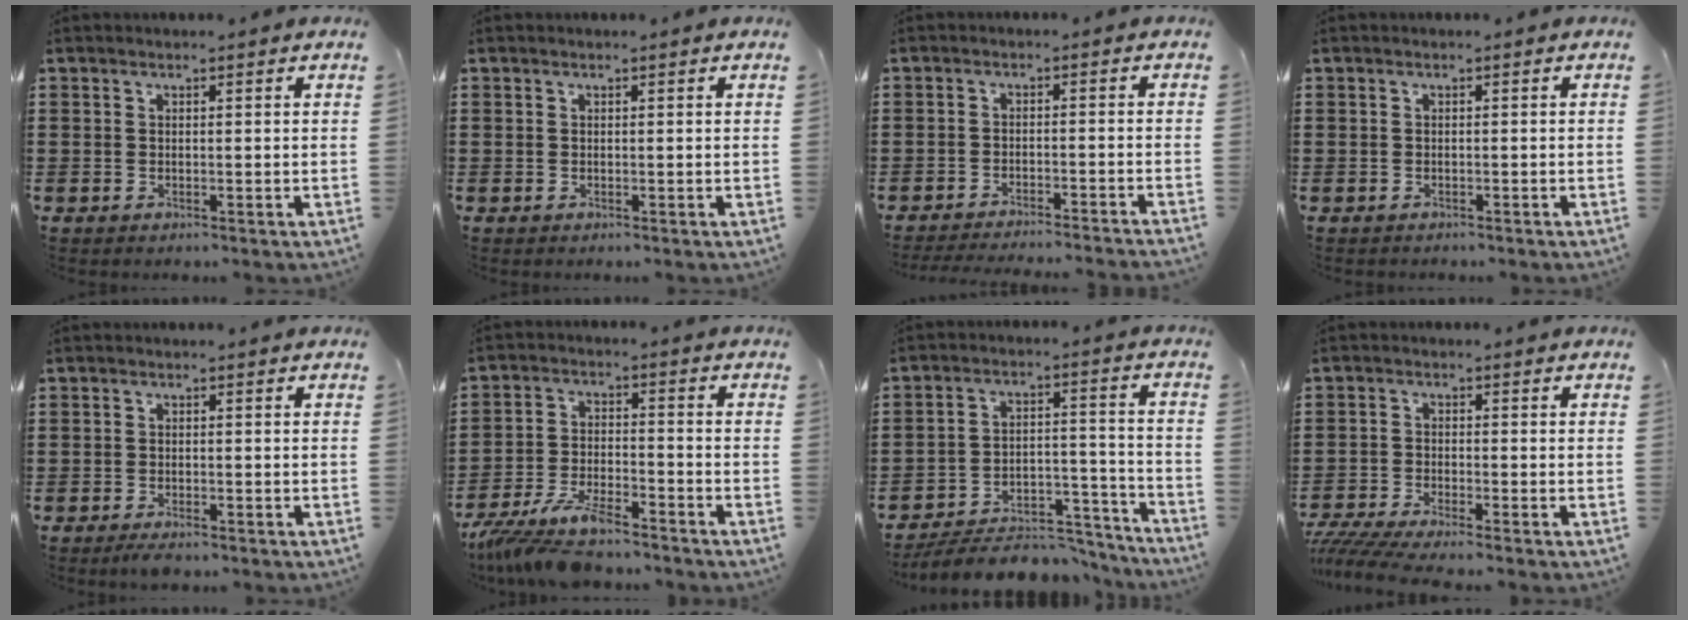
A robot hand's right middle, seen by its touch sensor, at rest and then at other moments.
{"total": 0.0}
{"total": 3.2, "force": [-3.1, -0.3, 0.5], "torque": [-0.009, -0.002, -0.064]}
{"total": 0.7, "force": [-0.6, 0.4, -0.2], "torque": [0.002, 0.004, -0.014]}
{"total": 1.2, "force": [-1.0, 0.2, 0.6], "torque": [-0.014, -0.005, -0.018]}
{"total": 8.2, "force": [-7.4, 1.1, 3.5], "torque": [-0.087, -0.005, -0.147]}
{"total": 7.7, "force": [-7.1, 1.8, 2.4], "torque": [-0.027, 0.026, -0.133]}
{"total": 4.0, "force": [-3.8, 0.2, 1.3], "torque": [-0.037, -0.010, -0.079]}